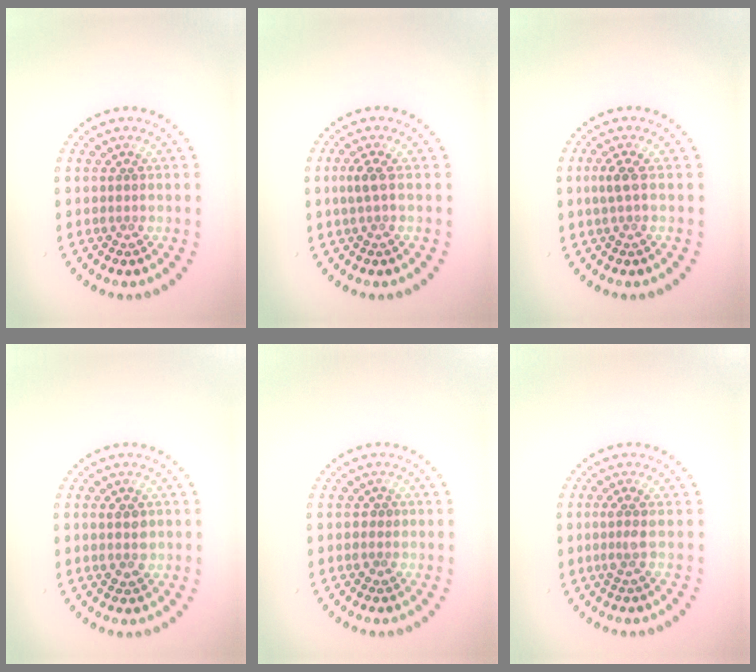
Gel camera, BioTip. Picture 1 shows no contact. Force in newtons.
{"total": 1.3, "press": 1.1, "slide": 0.6}
{"total": 1.3, "press": 1.1, "slide": 0.6}
{"total": 2.0, "press": 2.0, "slide": 0.0}
{"total": 1.1, "press": 1.0, "slide": 0.3}
{"total": 1.5, "press": 1.2, "slide": 0.9}